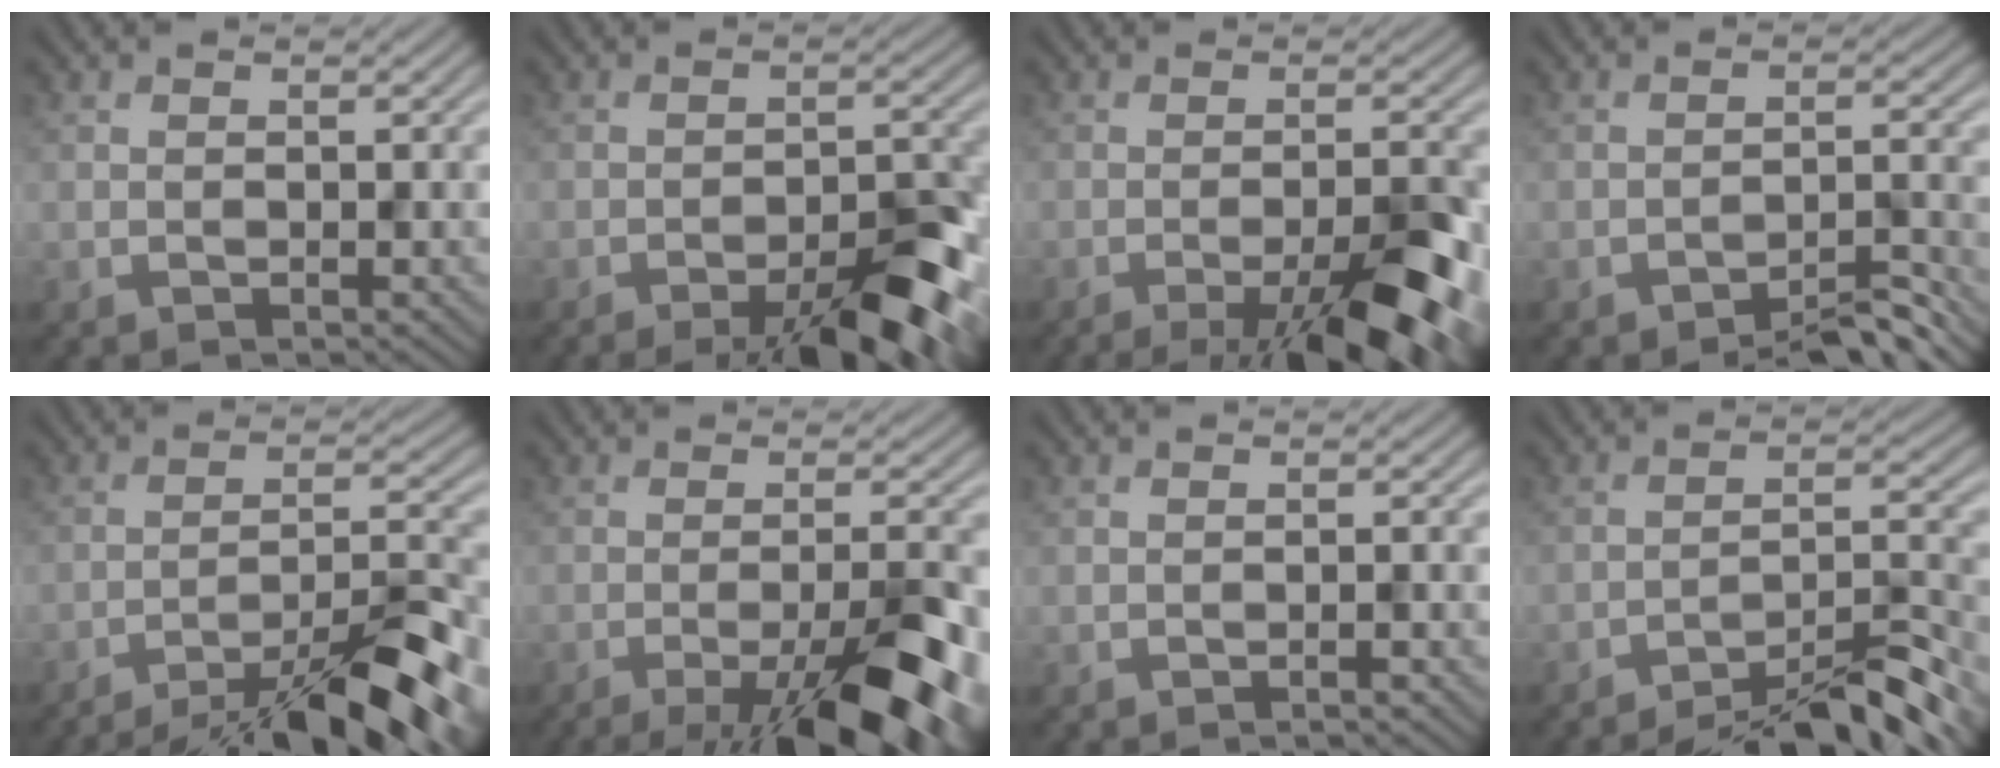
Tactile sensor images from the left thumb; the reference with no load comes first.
{"total": 8.9, "force": [-5.9, 2.0, 6.4], "torque": [-0.089, 0.012, -0.084]}
{"total": 9.6, "force": [-5.5, 1.1, 7.7], "torque": [-0.112, 0.006, -0.080]}
{"total": 3.8, "force": [-3.3, 0.2, 1.8], "torque": [-0.028, 0.011, -0.054]}
{"total": 12.1, "force": [-9.3, 1.8, 7.5], "torque": [-0.120, 0.004, -0.131]}
{"total": 12.8, "force": [-6.6, 2.3, 10.7], "torque": [-0.149, 0.009, -0.095]}
{"total": 0.7, "force": [-0.6, -0.4, 0.2], "torque": [-0.004, 0.005, -0.007]}
{"total": 8.2, "force": [-6.7, 0.9, 4.6], "torque": [-0.067, 0.021, -0.106]}